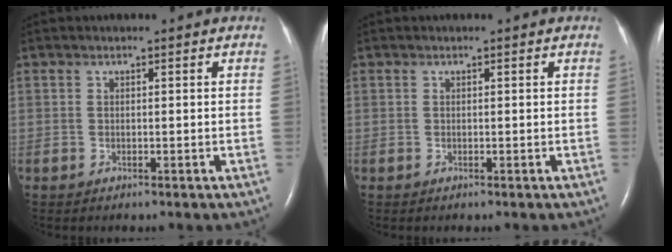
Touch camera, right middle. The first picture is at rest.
{"total": 0.0}